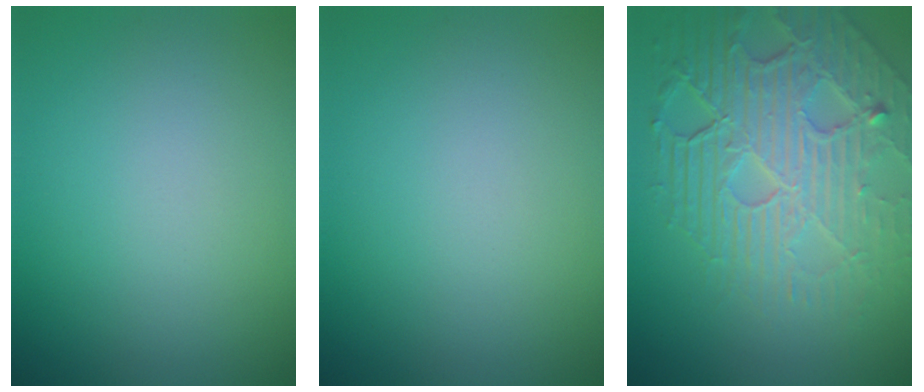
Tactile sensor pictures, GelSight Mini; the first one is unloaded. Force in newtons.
{"total": 0.0}
{"total": 8.5, "press": 5.8, "slide": 6.3}